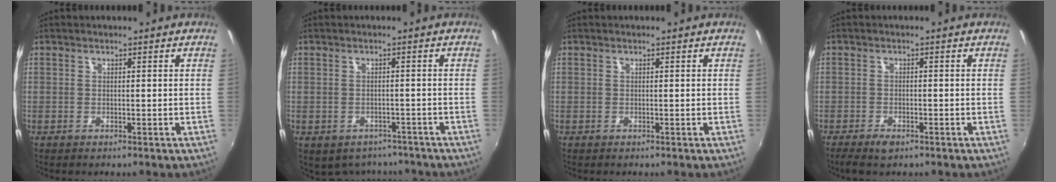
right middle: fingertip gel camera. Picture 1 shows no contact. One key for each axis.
{"total": 7.9, "fx": -5.8, "fy": 4.7, "fz": 2.6, "tx": -0.062, "ty": -0.017, "tz": -0.070}
{"total": 0.0}
{"total": 3.8, "fx": -2.9, "fy": 1.3, "fz": 2.1, "tx": -0.054, "ty": -0.014, "tz": -0.053}